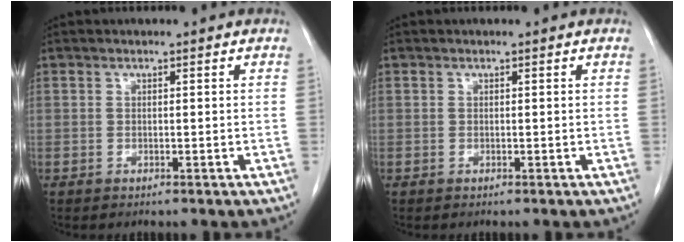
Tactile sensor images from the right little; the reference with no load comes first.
{"total": 0.0}